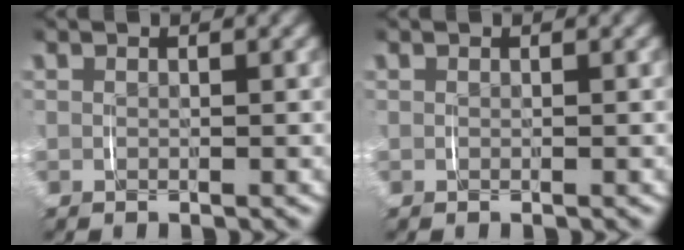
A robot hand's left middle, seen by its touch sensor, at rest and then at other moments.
{"total": 0.0}